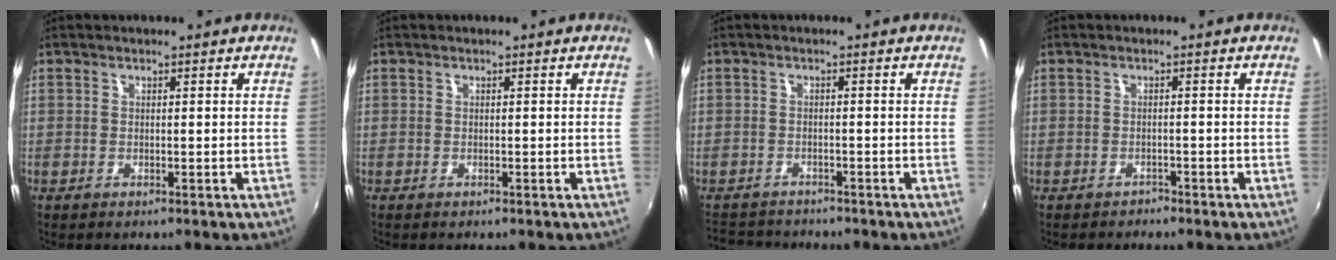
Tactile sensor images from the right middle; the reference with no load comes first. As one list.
[{"total": 0.0}, {"total": 5.8, "force": [-5.2, 2.4, 0.8], "torque": [-0.035, 0.006, -0.089]}, {"total": 1.3, "force": [-1.3, 0.4, 0.0], "torque": [-0.003, -0.003, -0.020]}]